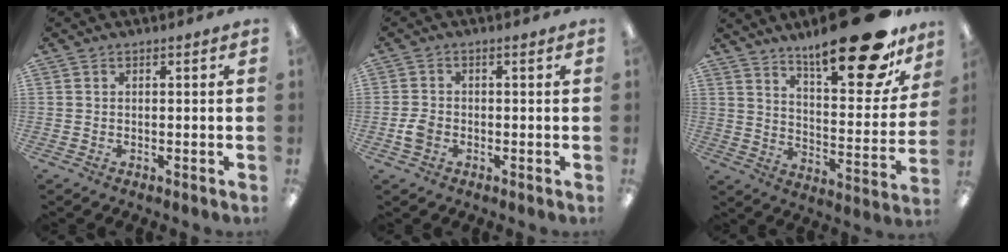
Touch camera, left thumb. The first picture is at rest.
{"total": 3.1, "force": [-0.9, 2.3, 1.9], "torque": [-0.039, 0.004, -0.018]}
{"total": 23.8, "force": [17.0, 7.3, 15.0], "torque": [-0.218, -0.108, 0.275]}